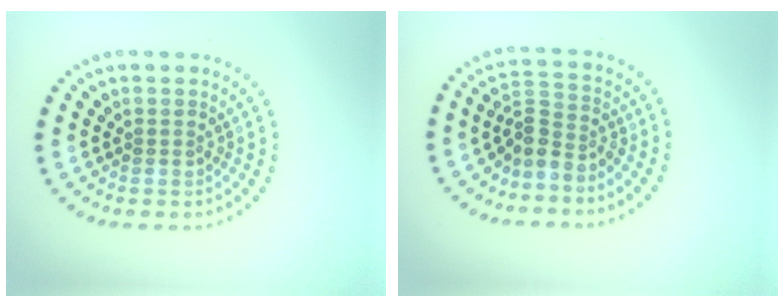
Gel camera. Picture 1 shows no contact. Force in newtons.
{"total": 3.0, "press": 2.1, "slide": 2.2}